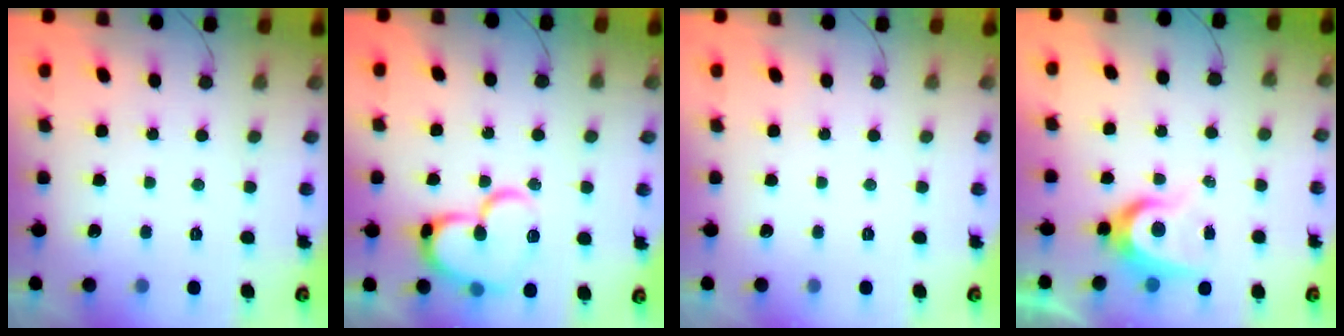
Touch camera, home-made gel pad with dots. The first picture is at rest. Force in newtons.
{"total": 17.5, "press": 17.4, "slide": 2.1}
{"total": 0.0}
{"total": 7.7, "press": 7.7, "slide": 0.5}